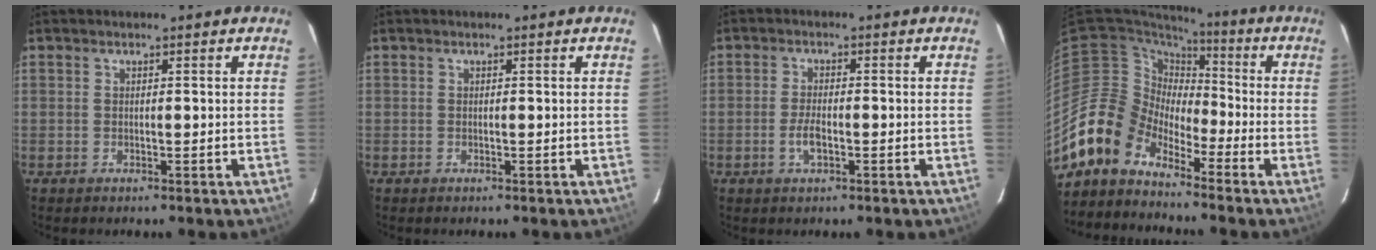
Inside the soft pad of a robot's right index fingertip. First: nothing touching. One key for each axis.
{"total": 0.0}
{"total": 3.4, "fx": -1.2, "fy": 1.3, "fz": 2.9, "tx": -0.063, "ty": -0.001, "tz": -0.024}
{"total": 10.1, "fx": -8.2, "fy": 5.8, "fz": 0.6, "tx": -0.021, "ty": 0.031, "tz": -0.169}